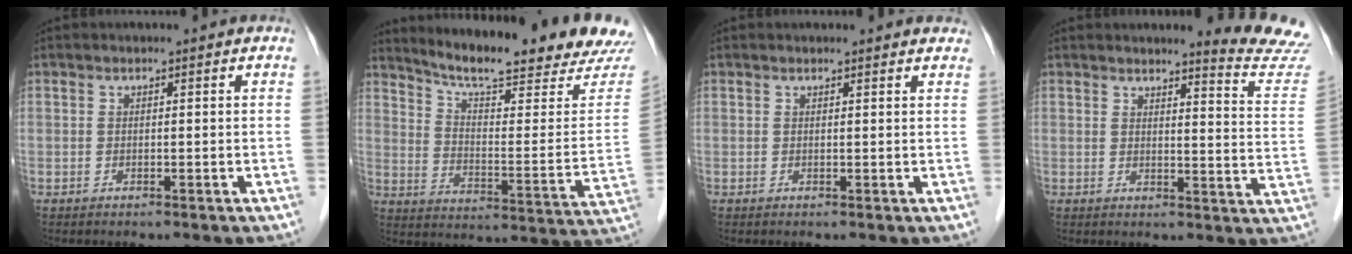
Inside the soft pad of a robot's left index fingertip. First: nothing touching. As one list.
[{"total": 21.7, "force": [20.1, 0.6, 8.1], "torque": [-0.128, -0.078, 0.267]}, {"total": 3.0, "force": [2.9, 0.7, 0.5], "torque": [-0.008, 0.004, 0.020]}, {"total": 11.4, "force": [11.3, -1.3, 1.4], "torque": [-0.010, -0.117, 0.111]}]